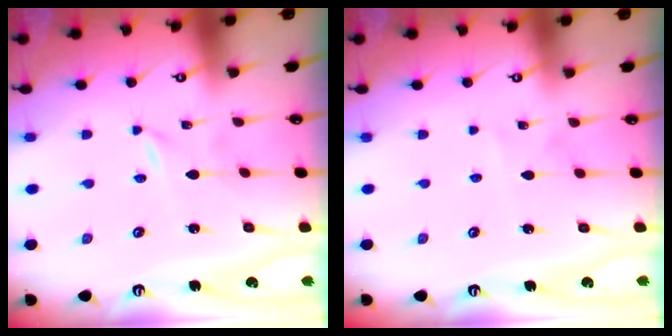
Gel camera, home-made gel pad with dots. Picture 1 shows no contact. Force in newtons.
{"total": 5.4, "press": 5.3, "slide": 0.6}